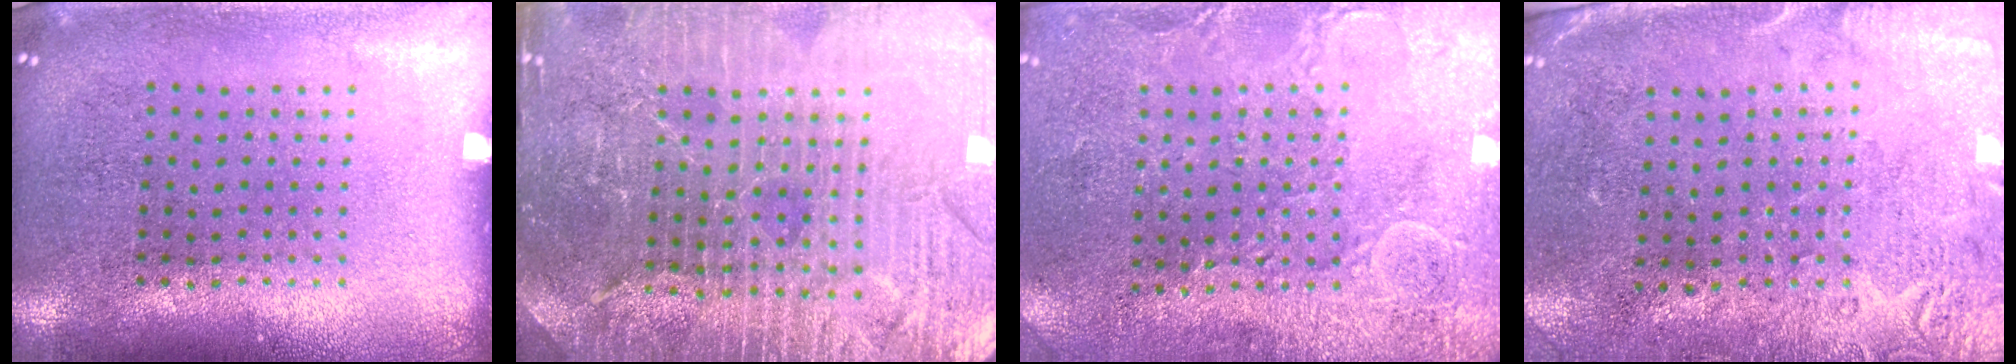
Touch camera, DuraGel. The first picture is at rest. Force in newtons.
{"total": 4.4, "press": 4.1, "slide": 1.4}
{"total": 2.7, "press": 2.5, "slide": 0.9}
{"total": 2.7, "press": 2.3, "slide": 1.4}